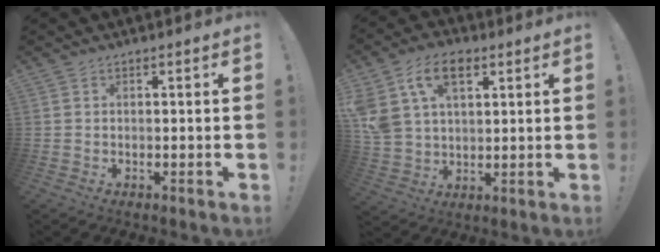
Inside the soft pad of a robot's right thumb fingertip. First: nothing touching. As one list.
[{"total": 14.8, "force": [6.8, 9.5, 9.1], "torque": [-0.169, -0.018, 0.125]}]